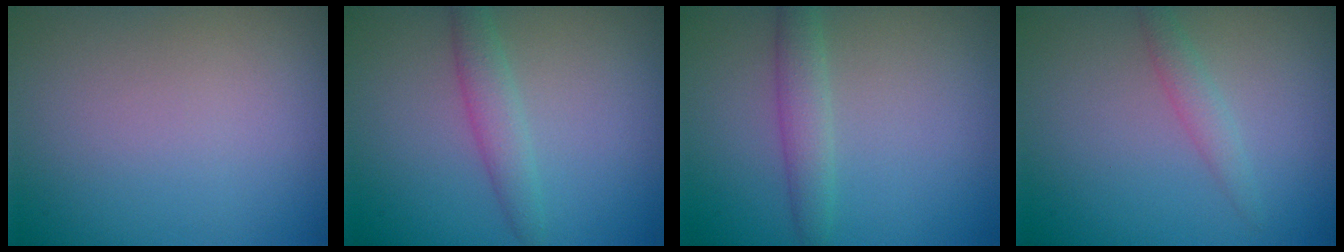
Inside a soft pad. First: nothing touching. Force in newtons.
{"total": 2.3, "press": 2.3, "slide": 0.1}
{"total": 2.2, "press": 2.2, "slide": 0.0}
{"total": 1.4, "press": 1.4, "slide": 0.1}